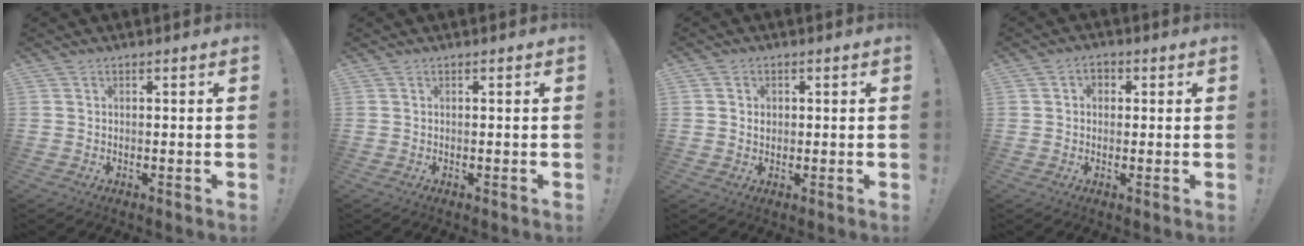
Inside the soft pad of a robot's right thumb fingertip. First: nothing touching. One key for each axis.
{"total": 0.0}
{"total": 2.1, "fx": 0.4, "fy": 2.0, "fz": 0.6, "tx": 0.004, "ty": -0.002, "tz": 0.003}
{"total": 2.9, "fx": 0.1, "fy": 2.5, "fz": 1.4, "tx": -0.016, "ty": 0.005, "tz": 0.000}